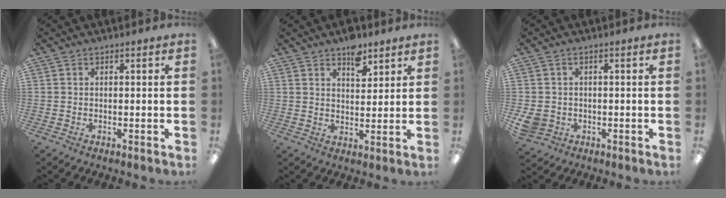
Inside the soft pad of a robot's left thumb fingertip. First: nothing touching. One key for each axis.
{"total": 6.3, "fx": 4.5, "fy": 3.3, "fz": 2.8, "tx": -0.021, "ty": -0.026, "tz": 0.075}
{"total": 3.7, "fx": -0.8, "fy": 3.3, "fz": 1.5, "tx": -0.040, "ty": 0.003, "tz": -0.015}